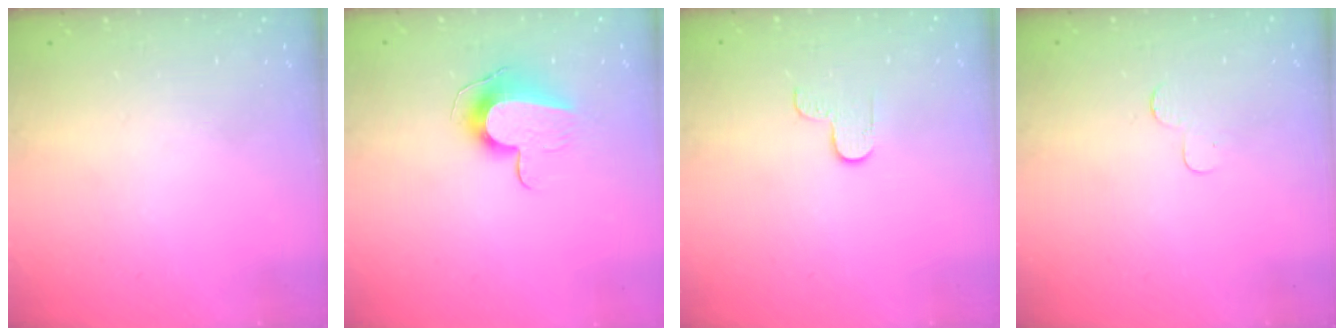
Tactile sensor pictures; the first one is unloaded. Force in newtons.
{"total": 9.4, "press": 9.4, "slide": 0.6}
{"total": 2.7, "press": 2.6, "slide": 0.4}
{"total": 3.7, "press": 3.7, "slide": 0.4}